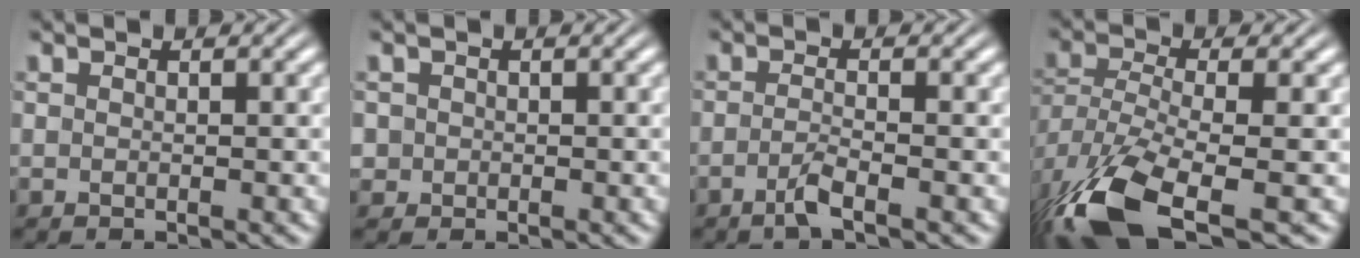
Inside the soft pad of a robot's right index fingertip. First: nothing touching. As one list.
[{"total": 2.6, "force": [-0.4, 2.5, 0.6], "torque": [-0.027, -0.012, -0.004]}, {"total": 2.0, "force": [-1.6, -0.1, 1.2], "torque": [-0.021, 0.001, -0.035]}, {"total": 9.1, "force": [-5.4, 4.1, 6.1], "torque": [-0.155, -0.055, -0.057]}]